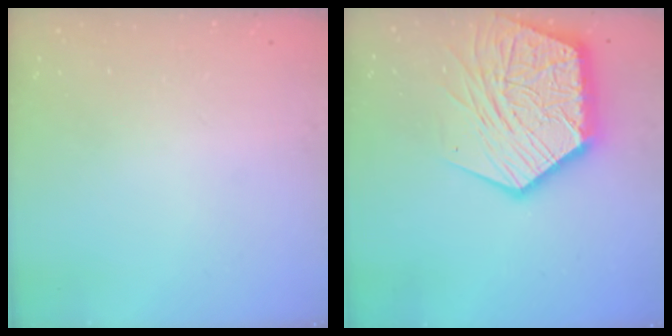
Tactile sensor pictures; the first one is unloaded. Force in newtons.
{"total": 23.6, "press": 23.5, "slide": 2.3}